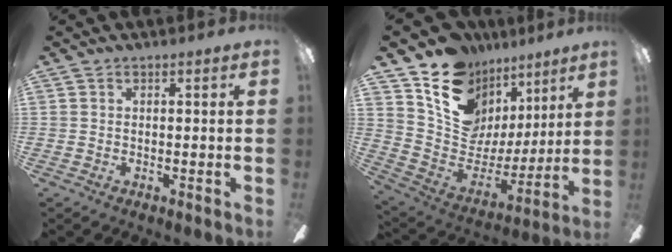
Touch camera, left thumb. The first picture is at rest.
{"total": 16.1, "force": [9.8, 11.2, 6.1], "torque": [-0.111, -0.069, 0.183]}